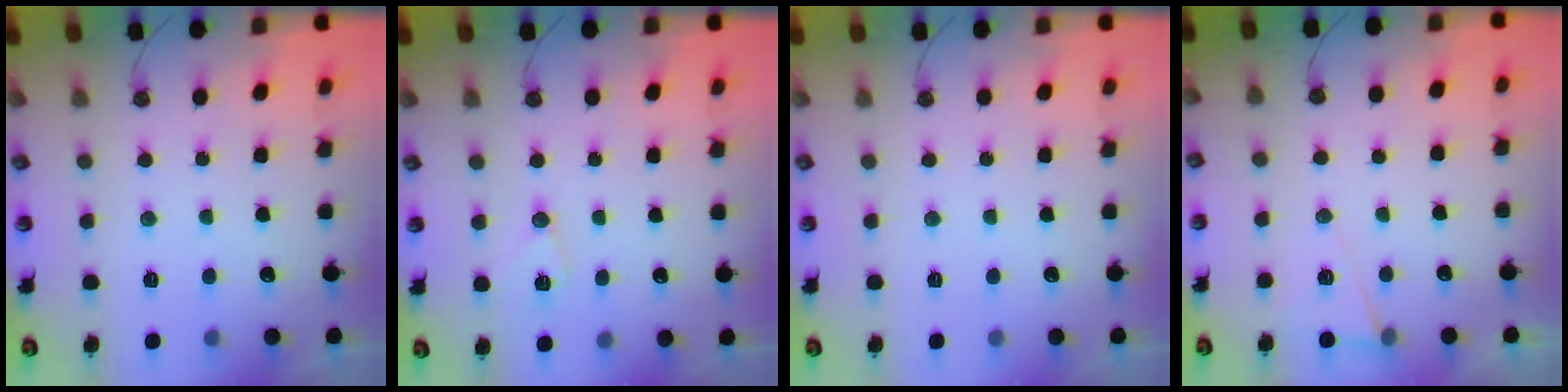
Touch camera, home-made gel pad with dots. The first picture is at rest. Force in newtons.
{"total": 7.7, "press": 7.7, "slide": 1.1}
{"total": 0.0}
{"total": 6.3, "press": 4.4, "slide": 4.5}